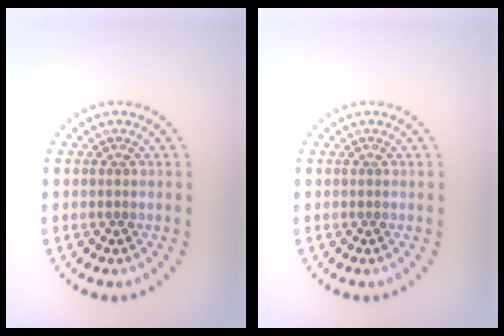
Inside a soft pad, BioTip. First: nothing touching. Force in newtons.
{"total": 0.0}